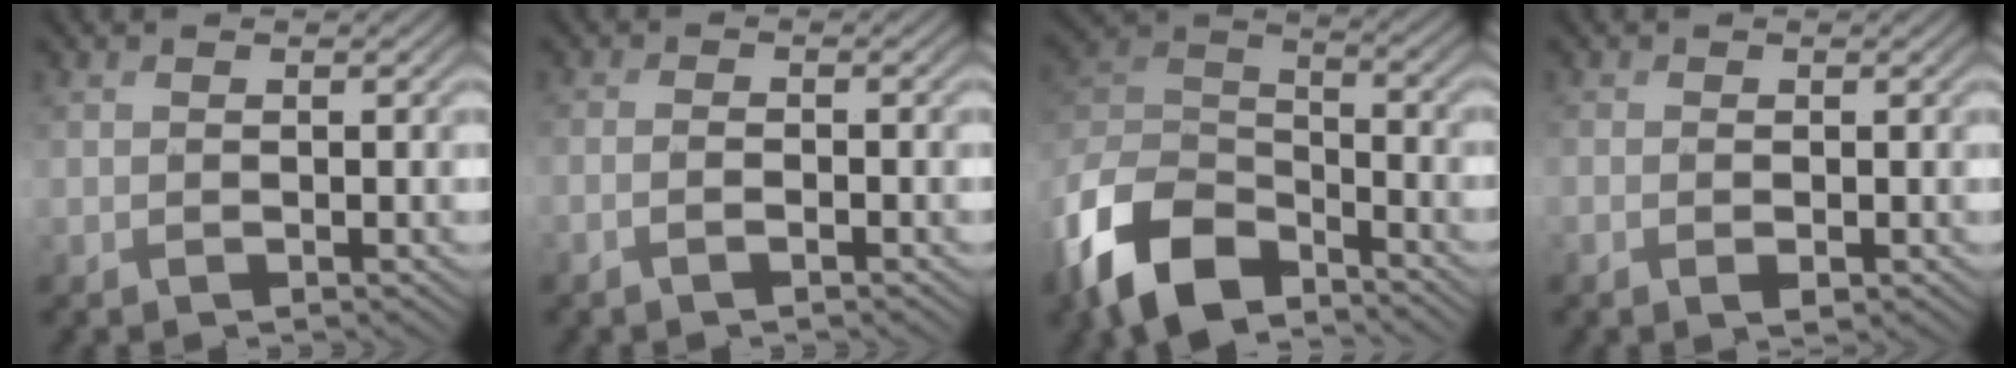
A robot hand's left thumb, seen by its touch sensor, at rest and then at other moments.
{"total": 1.2, "force": [-1.2, 0.0, 0.4], "torque": [-0.002, 0.002, -0.029]}
{"total": 13.7, "force": [-9.8, 6.7, 6.9], "torque": [-0.164, -0.017, -0.211]}
{"total": 0.9, "force": [-0.6, 0.4, 0.5], "torque": [-0.005, -0.005, -0.011]}